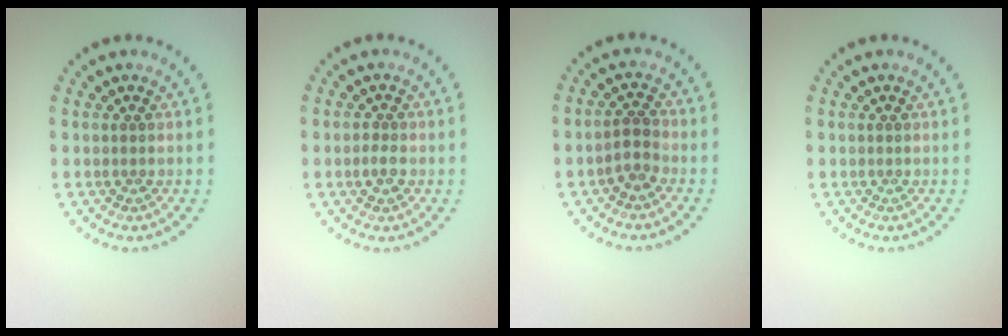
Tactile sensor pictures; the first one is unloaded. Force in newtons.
{"total": 1.3, "press": 1.3, "slide": 0.4}
{"total": 1.8, "press": 1.5, "slide": 1.0}
{"total": 0.0}